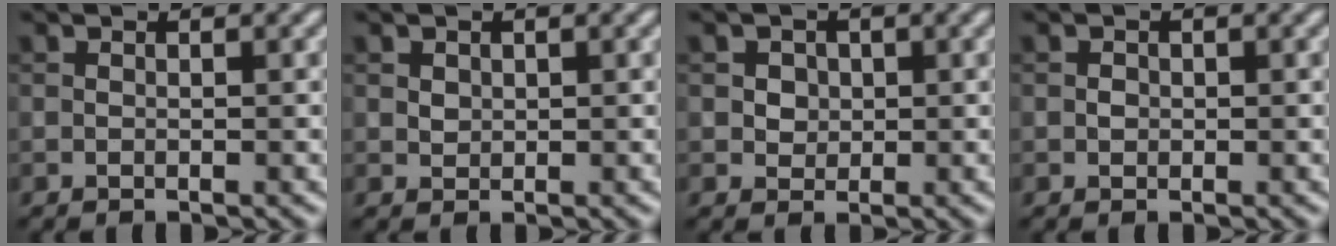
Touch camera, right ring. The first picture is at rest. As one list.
[{"total": 0.9, "force": [0.4, 0.7, 0.3], "torque": [-0.004, -0.002, 0.010]}, {"total": 2.0, "force": [0.6, 1.7, 0.8], "torque": [-0.011, 0.002, 0.016]}, {"total": 0.6, "force": [0.0, 0.6, 0.2], "torque": [-0.001, -0.003, -0.001]}]